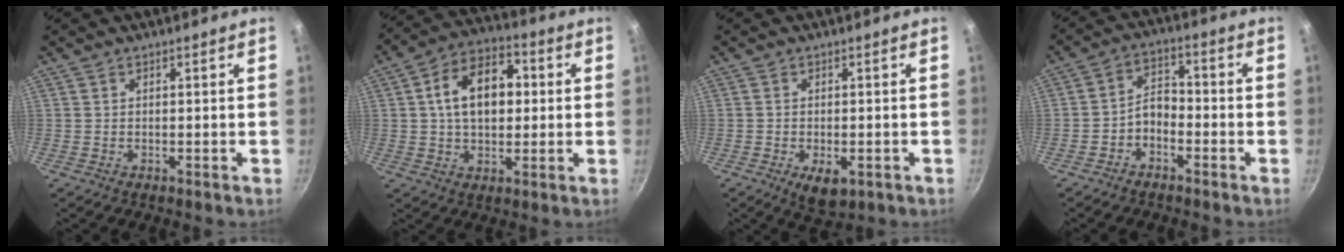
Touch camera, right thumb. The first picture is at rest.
{"total": 13.8, "force": [1.8, 9.1, 10.3], "torque": [-0.133, 0.023, 0.017]}
{"total": 5.6, "force": [-2.0, 3.0, 4.2], "torque": [-0.053, -0.001, -0.022]}
{"total": 5.2, "force": [-2.5, 3.4, 3.1], "torque": [-0.038, 0.042, -0.050]}